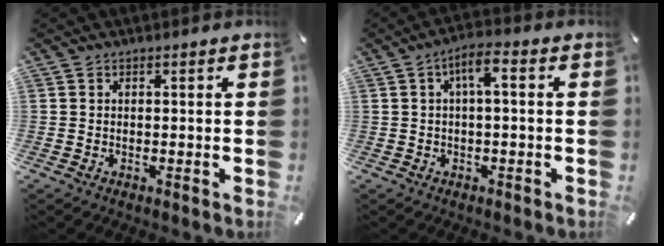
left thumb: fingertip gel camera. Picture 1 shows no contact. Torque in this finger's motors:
{"motor_torque": [0.10, -0.13, 0.66, 0.09, 0.07]}